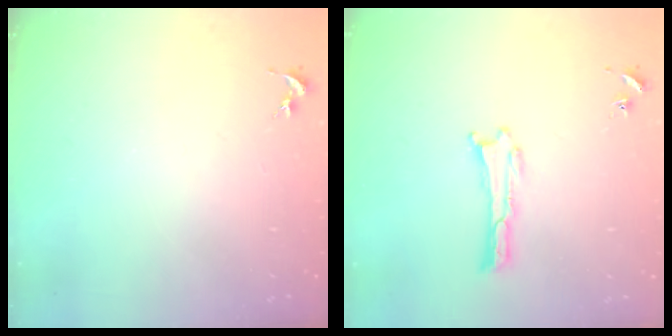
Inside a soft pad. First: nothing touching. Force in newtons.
{"total": 0.0}